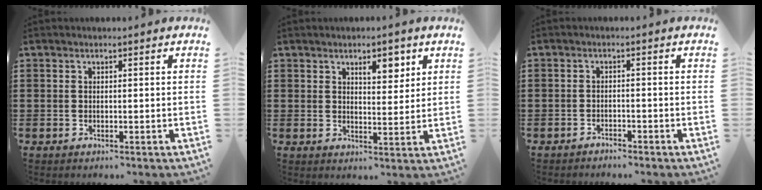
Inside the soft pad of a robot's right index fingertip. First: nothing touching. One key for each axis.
{"total": 4.6, "fx": 2.8, "fy": 2.0, "fz": 3.1, "tx": -0.035, "ty": -0.003, "tz": 0.042}
{"total": 1.4, "fx": -1.4, "fy": 0.2, "fz": 0.1, "tx": -0.008, "ty": 0.002, "tz": -0.030}